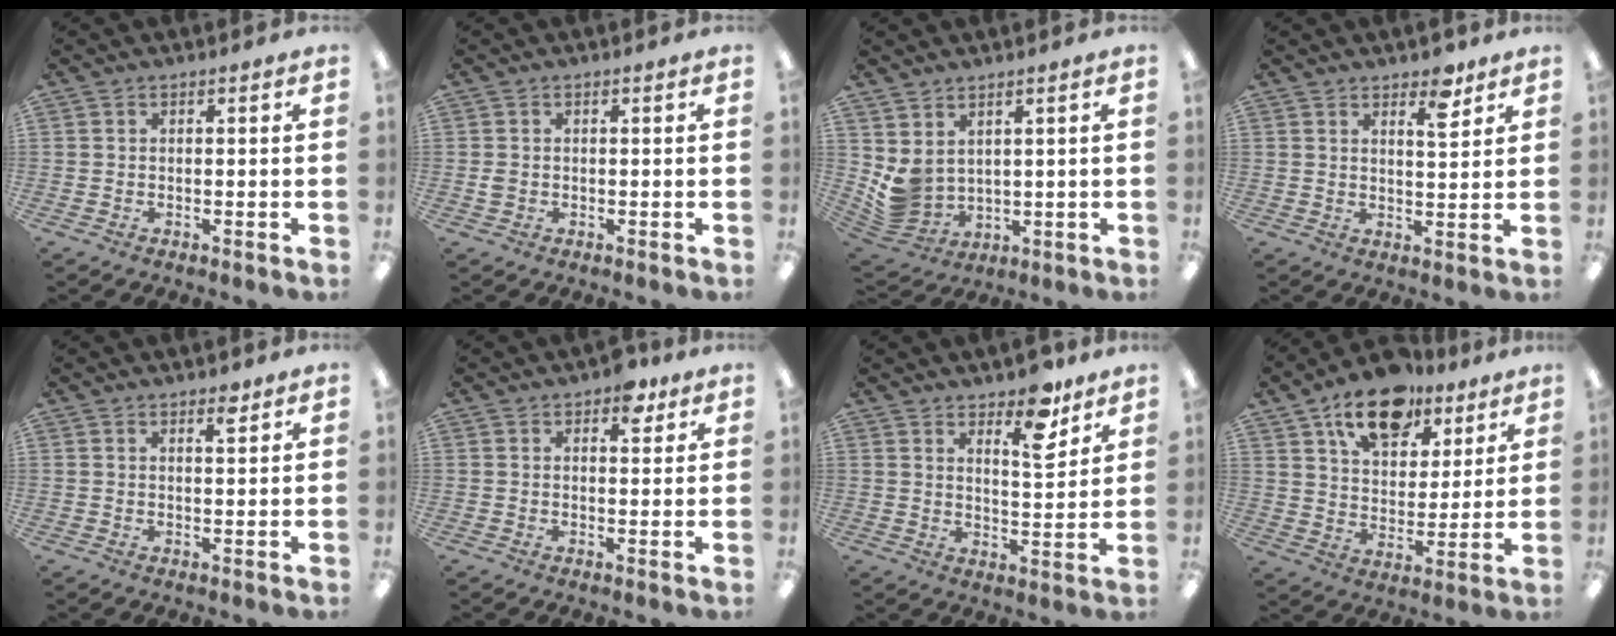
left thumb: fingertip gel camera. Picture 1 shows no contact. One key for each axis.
{"total": 1.5, "fx": 0.0, "fy": 1.2, "fz": 0.9, "tx": -0.011, "ty": 0.001, "tz": -0.003}
{"total": 5.8, "fx": 2.6, "fy": 4.5, "fz": 2.5, "tx": -0.080, "ty": -0.024, "tz": 0.053}
{"total": 6.4, "fx": 4.7, "fy": 2.4, "fz": 3.6, "tx": -0.024, "ty": -0.033, "tz": 0.073}
{"total": 2.7, "fx": 2.1, "fy": 0.7, "fz": 1.4, "tx": -0.016, "ty": -0.006, "tz": 0.035}
{"total": 5.1, "fx": 3.1, "fy": 2.7, "fz": 3.1, "tx": -0.027, "ty": -0.009, "tz": 0.048}
{"total": 10.8, "fx": 7.8, "fy": 4.3, "fz": 6.0, "tx": -0.060, "ty": -0.053, "tz": 0.129}
{"total": 15.4, "fx": 10.4, "fy": 8.6, "fz": 7.4, "tx": -0.107, "ty": -0.053, "tz": 0.184}